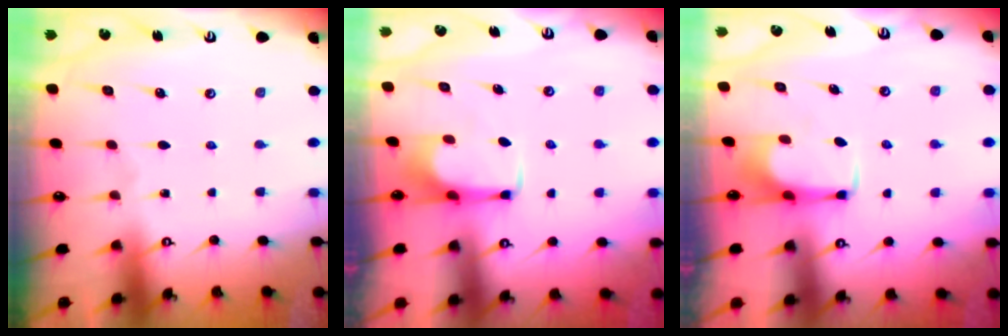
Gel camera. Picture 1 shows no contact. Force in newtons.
{"total": 1.7, "press": 1.7, "slide": 0.4}
{"total": 1.6, "press": 1.6, "slide": 0.5}